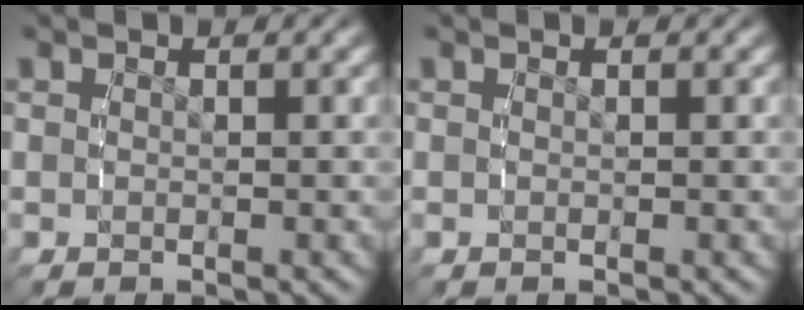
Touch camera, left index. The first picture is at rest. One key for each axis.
{"total": 0.0}